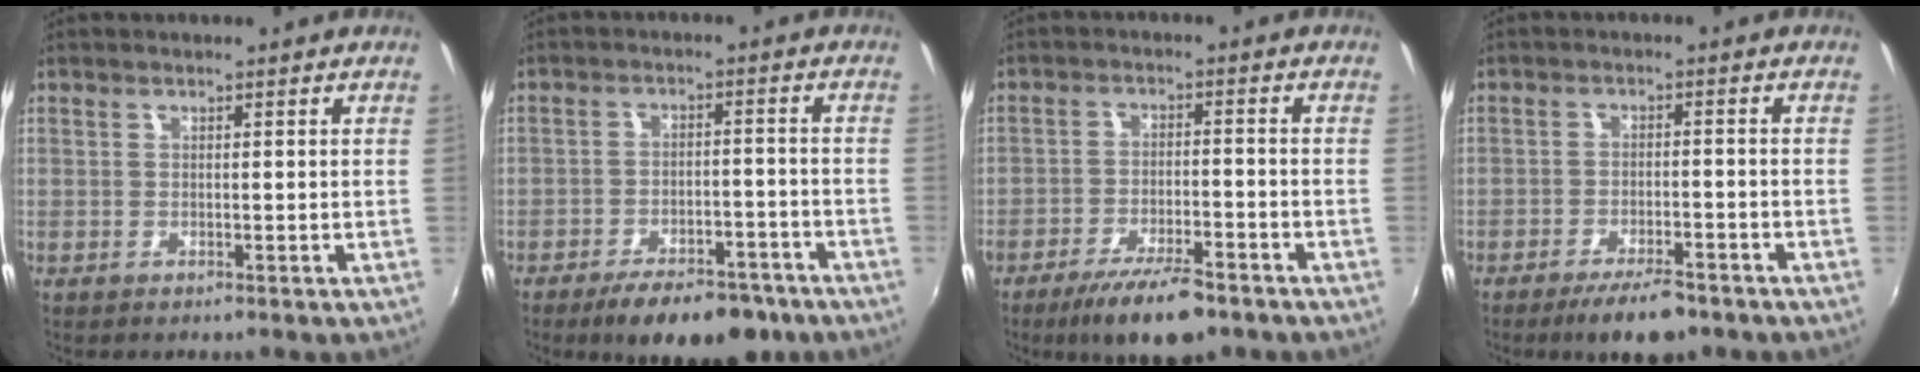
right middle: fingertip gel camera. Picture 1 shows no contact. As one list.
[{"total": 12.4, "force": [-9.2, 4.9, 6.8], "torque": [-0.124, 0.002, -0.126]}, {"total": 10.6, "force": [-7.7, 3.2, 6.6], "torque": [-0.137, -0.014, -0.126]}, {"total": 7.6, "force": [-5.8, 2.2, 4.3], "torque": [-0.096, -0.010, -0.093]}]